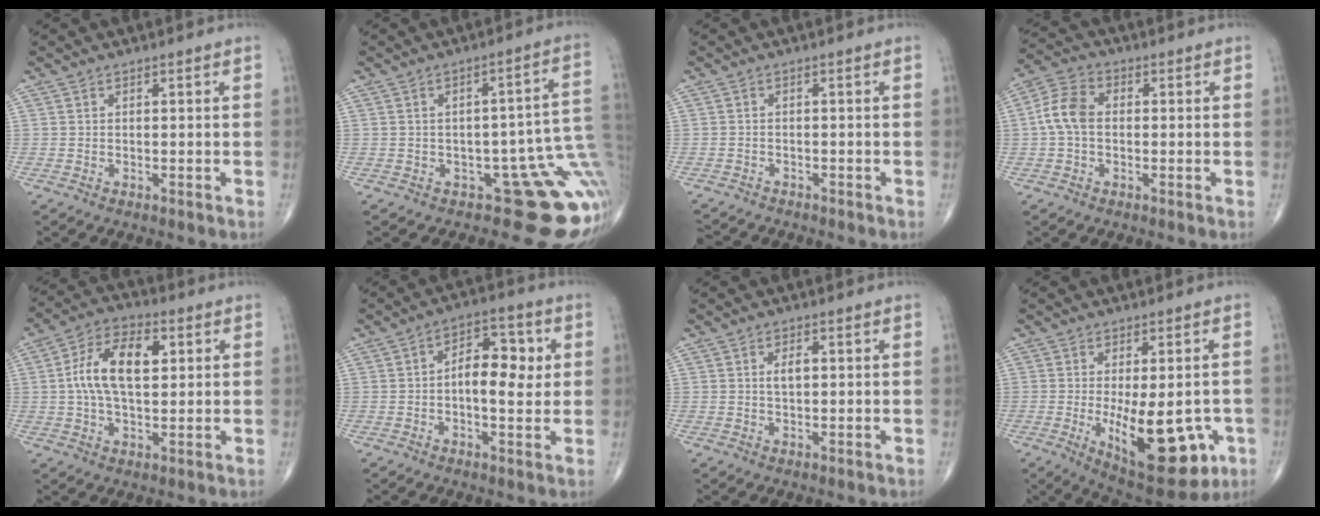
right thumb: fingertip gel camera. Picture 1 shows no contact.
{"total": 13.5, "force": [-4.5, 6.3, 11.1], "torque": [-0.059, 0.051, -0.051]}
{"total": 4.3, "force": [-3.9, 1.6, 0.5], "torque": [-0.012, 0.009, -0.060]}
{"total": 7.1, "force": [0.0, 4.8, 5.2], "torque": [-0.106, 0.023, -0.010]}
{"total": 12.5, "force": [2.1, 6.7, 10.4], "torque": [-0.185, 0.016, 0.033]}
{"total": 9.3, "force": [0.6, 4.9, 7.9], "torque": [-0.097, 0.015, 0.003]}
{"total": 2.4, "force": [0.4, 1.2, 2.1], "torque": [-0.035, 0.002, 0.006]}
{"total": 17.3, "force": [-4.6, 7.4, 14.9], "torque": [-0.188, -0.014, -0.044]}